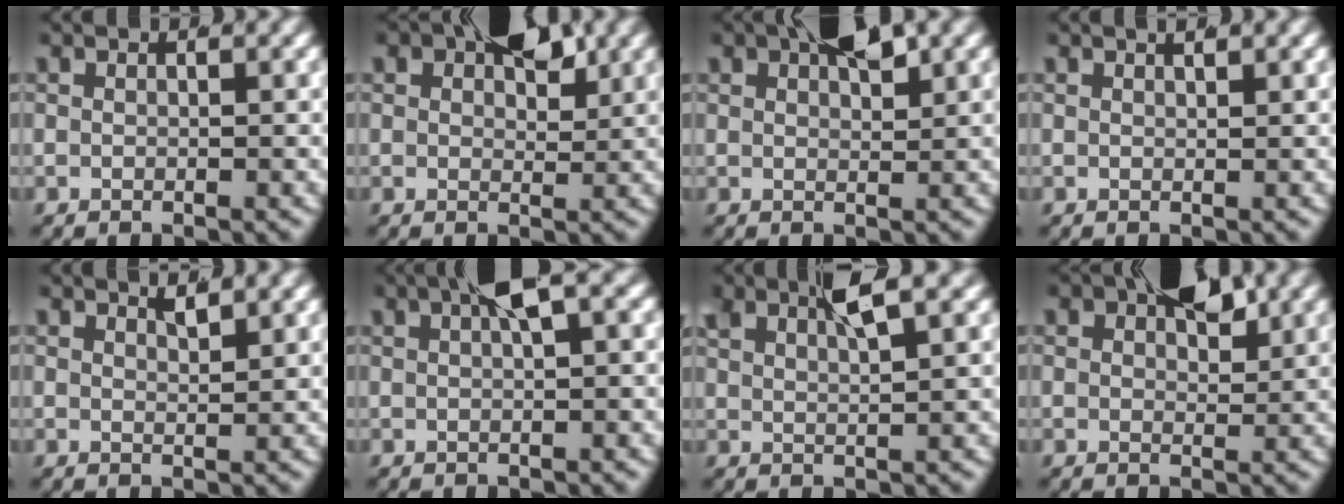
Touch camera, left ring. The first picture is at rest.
{"total": 4.1, "force": [1.8, 2.1, 3.0], "torque": [-0.039, -0.009, 0.035]}
{"total": 3.8, "force": [2.3, 1.1, 2.9], "torque": [-0.038, -0.002, 0.042]}
{"total": 0.8, "force": [0.7, -0.4, 0.3], "torque": [0.004, 0.002, 0.012]}
{"total": 1.6, "force": [1.3, -0.6, 0.6], "torque": [-0.007, -0.007, 0.028]}
{"total": 2.9, "force": [1.4, 0.0, 2.6], "torque": [-0.037, 0.008, 0.025]}
{"total": 3.0, "force": [2.3, -0.4, 1.9], "torque": [-0.031, 0.000, 0.048]}
{"total": 3.8, "force": [1.9, 1.7, 2.8], "torque": [-0.035, -0.009, 0.037]}